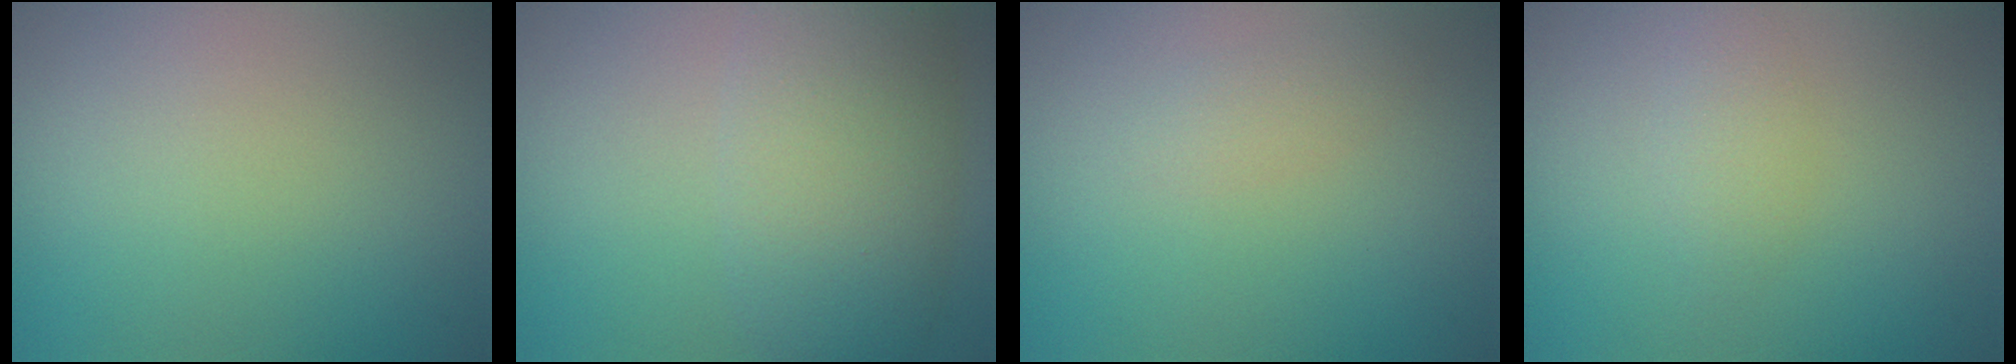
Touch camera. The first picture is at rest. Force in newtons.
{"total": 7.2, "press": 7.2, "slide": 0.1}
{"total": 1.1, "press": 1.1, "slide": 0.0}
{"total": 1.5, "press": 1.5, "slide": 0.0}